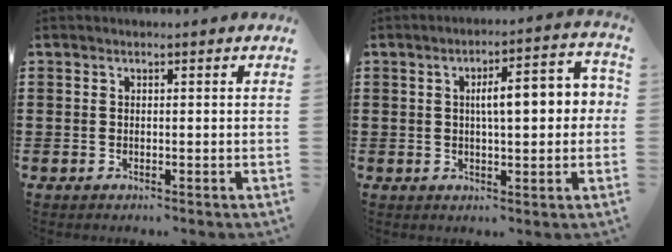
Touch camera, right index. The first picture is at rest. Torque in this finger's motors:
{"motor_torque": [1.68, -0.20, 0.79, 0.13]}